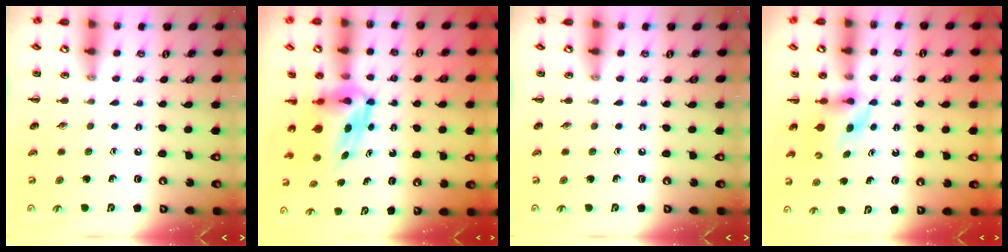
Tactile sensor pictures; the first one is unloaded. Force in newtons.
{"total": 5.4, "press": 5.2, "slide": 1.3}
{"total": 0.0}
{"total": 4.1, "press": 4.0, "slide": 1.0}